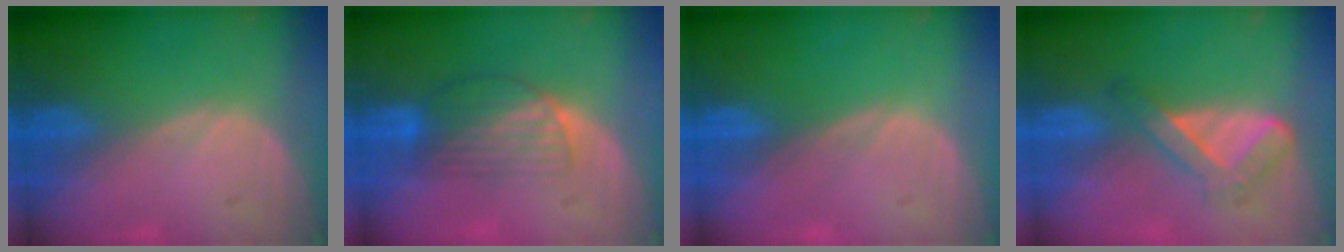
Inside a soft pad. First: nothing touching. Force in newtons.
{"total": 6.5, "press": 5.5, "slide": 3.5}
{"total": 0.0}
{"total": 5.6, "press": 4.7, "slide": 3.0}